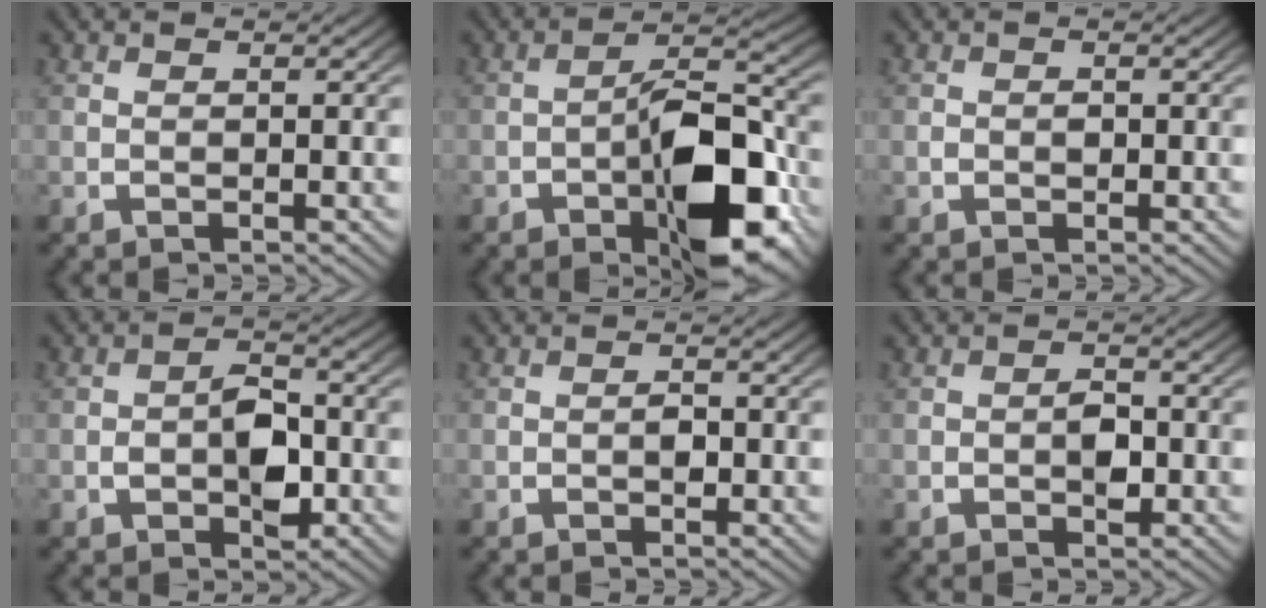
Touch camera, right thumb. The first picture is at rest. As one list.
[{"total": 10.3, "force": [-2.4, 5.6, 8.4], "torque": [-0.134, -0.026, -0.028]}, {"total": 0.8, "force": [-0.2, 0.7, 0.4], "torque": [-0.012, -0.002, -0.002]}, {"total": 4.8, "force": [-0.7, 3.3, 3.5], "torque": [-0.063, -0.015, -0.002]}, {"total": 1.2, "force": [-0.3, 0.9, 0.8], "torque": [-0.019, -0.002, -0.004]}, {"total": 2.3, "force": [-0.4, 1.6, 1.6], "torque": [-0.031, -0.006, -0.002]}]